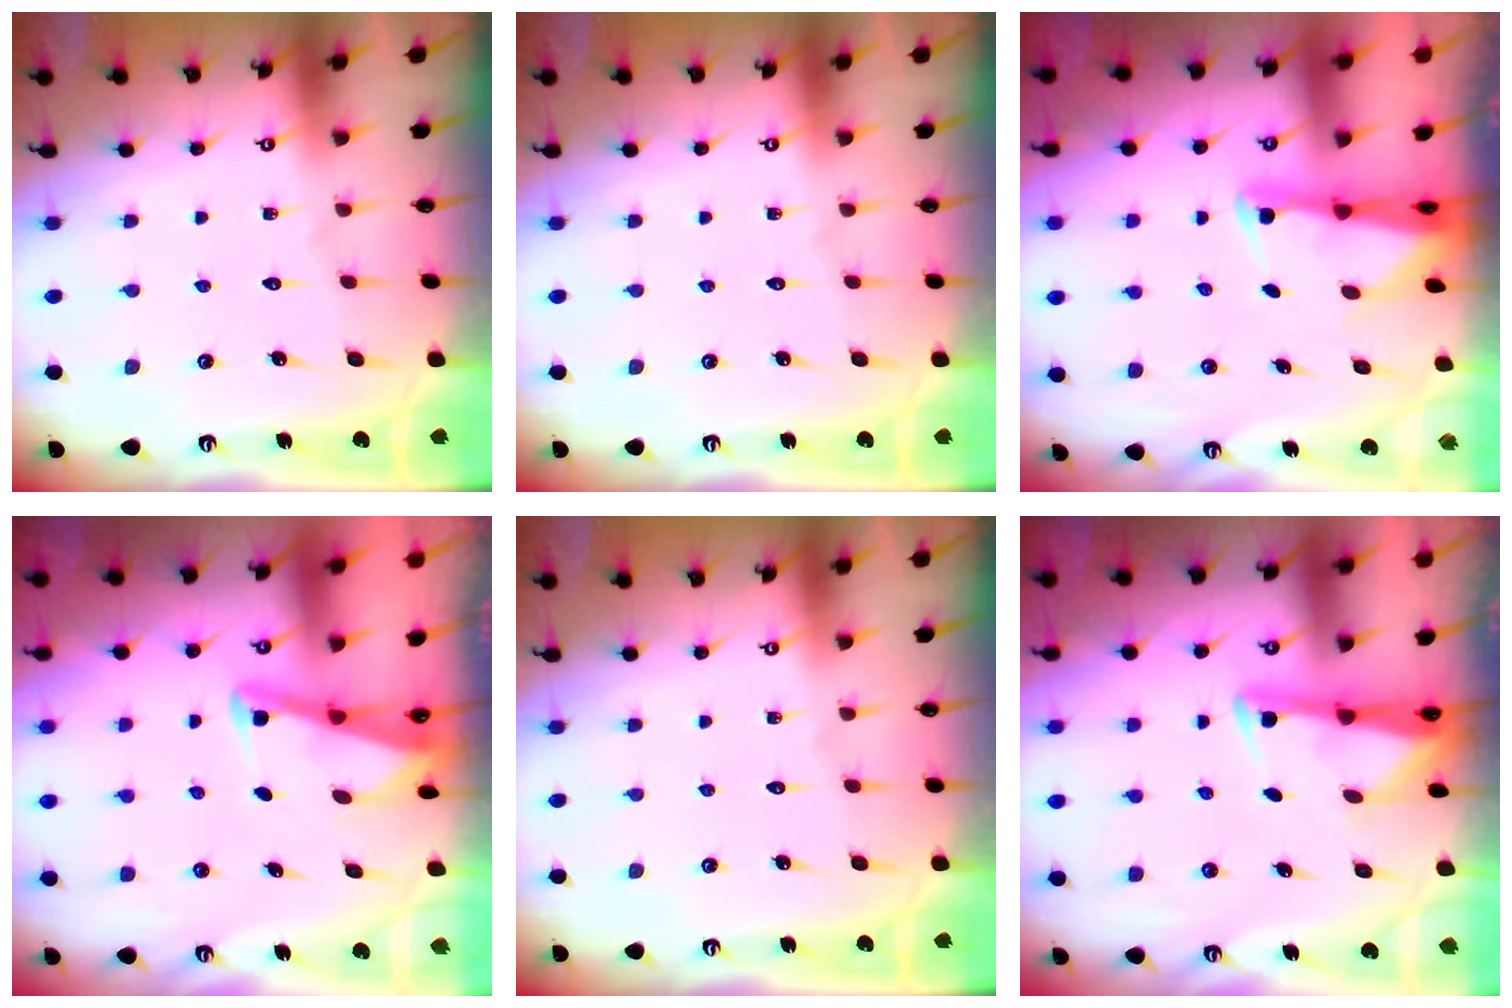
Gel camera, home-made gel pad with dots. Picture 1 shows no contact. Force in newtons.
{"total": 0.0}
{"total": 2.5, "press": 2.5, "slide": 0.5}
{"total": 2.7, "press": 2.7, "slide": 0.4}
{"total": 0.0}
{"total": 2.9, "press": 2.8, "slide": 0.5}